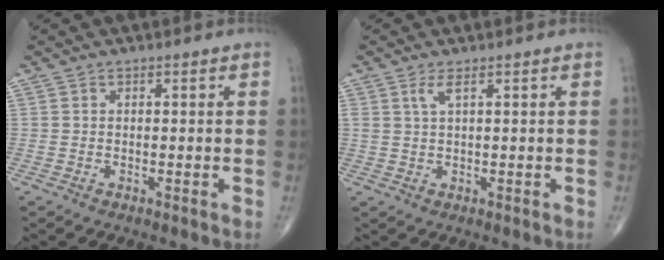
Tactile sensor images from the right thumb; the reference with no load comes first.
{"total": 2.2, "force": [1.1, 0.5, 1.8], "torque": [-0.046, -0.003, 0.029]}